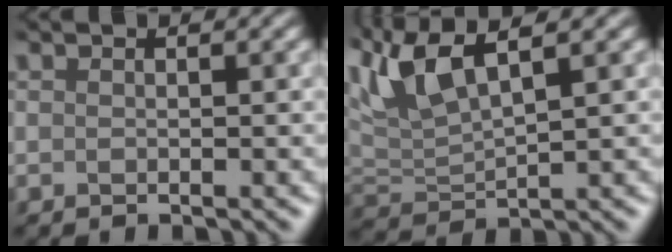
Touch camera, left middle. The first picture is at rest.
{"total": 4.2, "force": [3.2, 0.5, 2.6], "torque": [-0.106, 0.016, 0.089]}